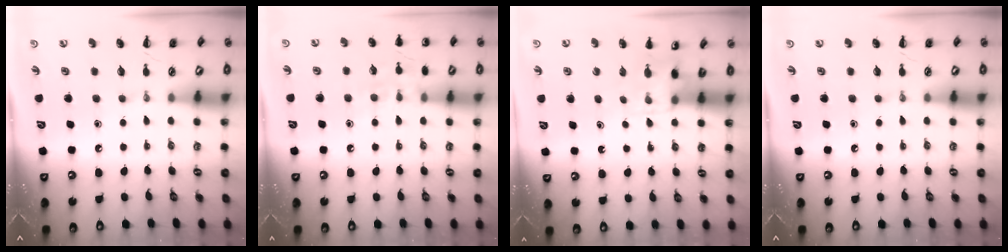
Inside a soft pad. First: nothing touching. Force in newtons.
{"total": 7.7, "press": 7.5, "slide": 1.4}
{"total": 3.4, "press": 3.2, "slide": 1.1}
{"total": 0.0}